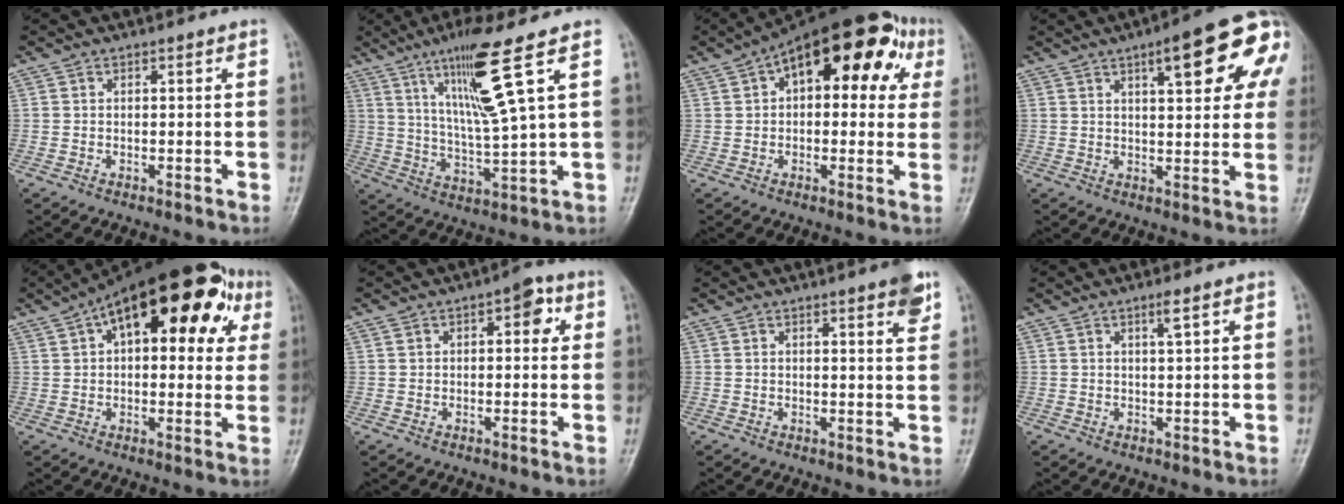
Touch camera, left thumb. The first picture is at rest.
{"total": 12.7, "force": [6.2, -0.5, 11.1], "torque": [-0.209, -0.037, 0.122]}
{"total": 18.4, "force": [6.4, 9.4, 14.4], "torque": [-0.159, 0.033, 0.080]}
{"total": 16.5, "force": [7.0, 5.3, 14.0], "torque": [-0.149, 0.000, 0.081]}
{"total": 22.0, "force": [8.5, 10.5, 17.3], "torque": [-0.223, 0.036, 0.118]}
{"total": 4.5, "force": [1.6, 2.5, 3.4], "torque": [-0.026, 0.008, 0.016]}
{"total": 1.5, "force": [0.9, 0.2, 1.2], "torque": [-0.017, -0.003, 0.010]}
{"total": 1.7, "force": [0.9, -0.2, 1.4], "torque": [-0.029, -0.005, 0.020]}